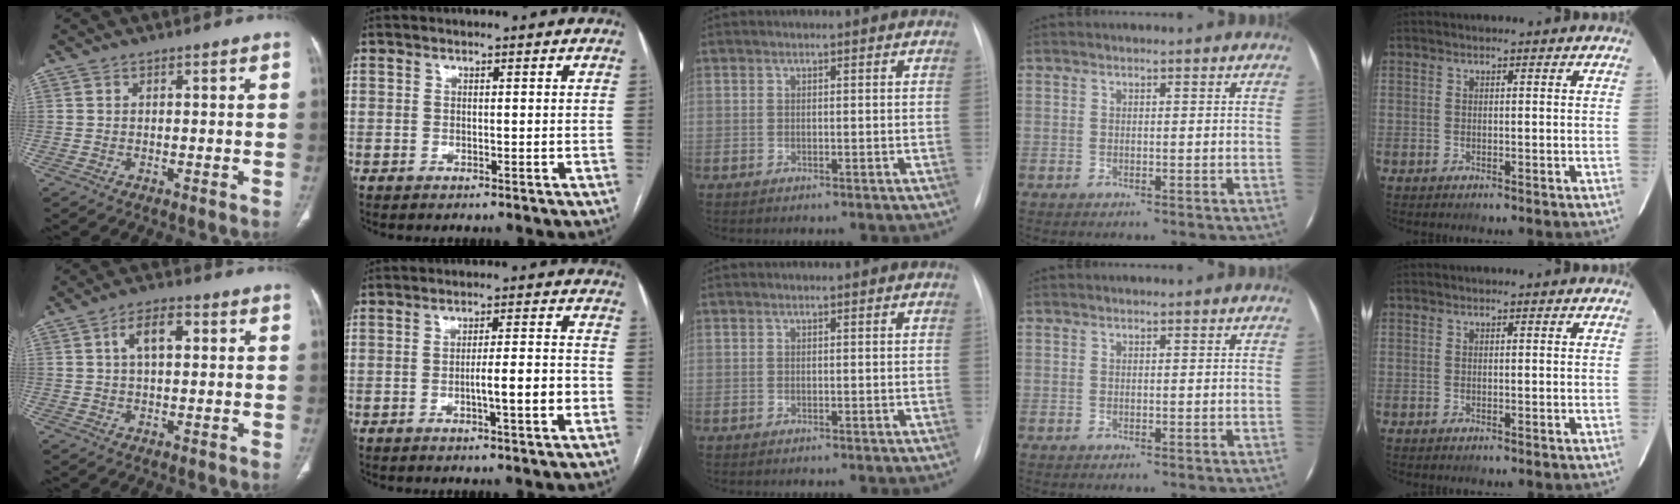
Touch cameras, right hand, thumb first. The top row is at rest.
{"thumb": {"total": 6.1, "force": [1.5, 3.1, 5.0], "torque": [-0.085, 0.013, 0.024]}, "index": {"total": 6.5, "force": [-2.0, 0.2, 6.2], "torque": [-0.095, 0.006, -0.029]}}